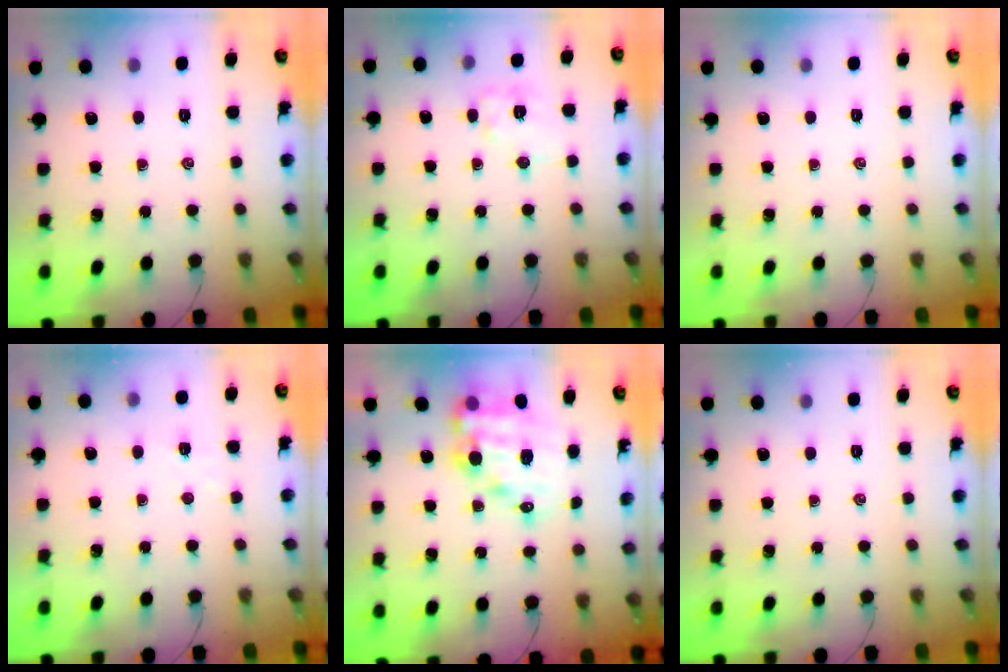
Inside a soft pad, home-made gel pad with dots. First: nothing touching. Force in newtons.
{"total": 8.1, "press": 8.1, "slide": 0.4}
{"total": 0.0}
{"total": 2.6, "press": 2.5, "slide": 0.8}
{"total": 12.5, "press": 12.1, "slide": 3.0}
{"total": 0.0}